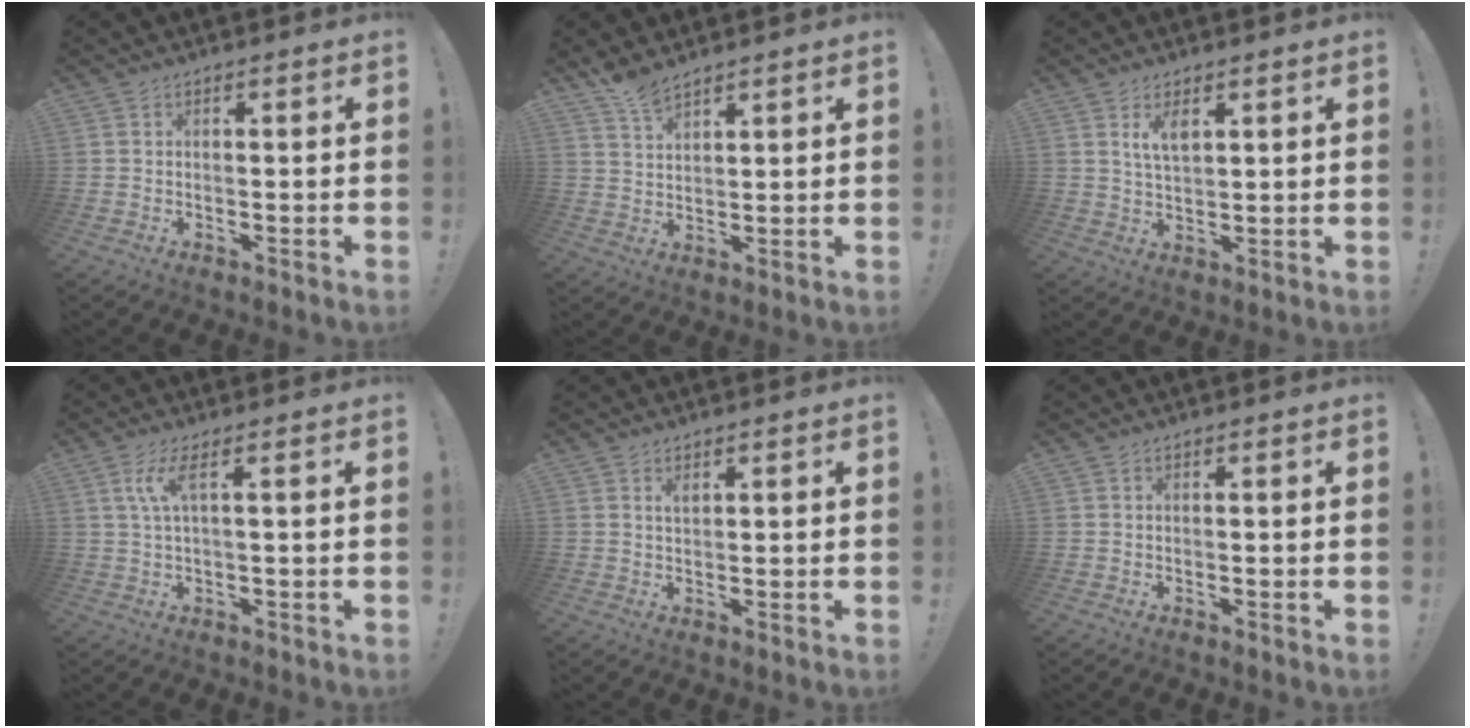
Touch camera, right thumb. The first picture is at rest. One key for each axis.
{"total": 5.7, "fx": 5.0, "fy": 1.7, "fz": 2.1, "tx": -0.039, "ty": -0.029, "tz": 0.092}
{"total": 5.3, "fx": 2.9, "fy": 2.7, "fz": 3.5, "tx": -0.054, "ty": -0.015, "tz": 0.050}
{"total": 5.6, "fx": 1.9, "fy": 0.7, "fz": 5.2, "tx": -0.095, "ty": -0.004, "tz": 0.030}
{"total": 1.4, "fx": 1.0, "fy": 0.6, "fz": 0.8, "tx": -0.003, "ty": -0.005, "tz": 0.015}
{"total": 0.0}